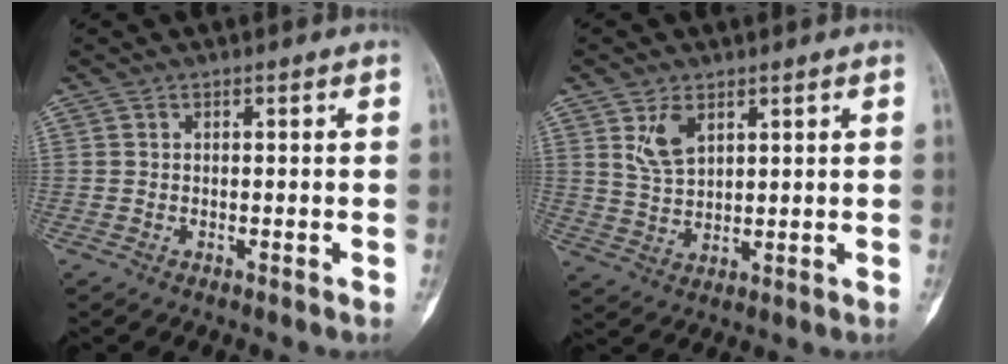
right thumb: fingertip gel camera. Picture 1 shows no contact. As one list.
[{"total": 5.7, "force": [2.8, 3.2, 3.8], "torque": [-0.060, -0.016, 0.061]}]